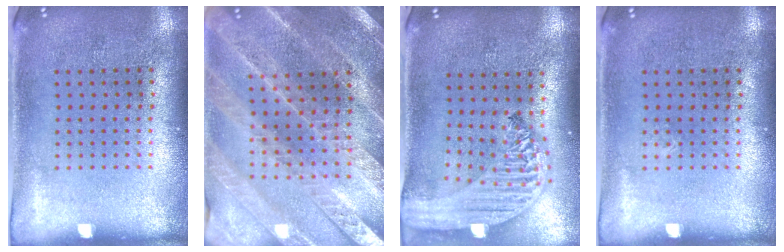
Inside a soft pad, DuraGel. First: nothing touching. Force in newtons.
{"total": 2.5, "press": 2.5, "slide": 0.3}
{"total": 2.6, "press": 2.1, "slide": 1.6}
{"total": 0.0}